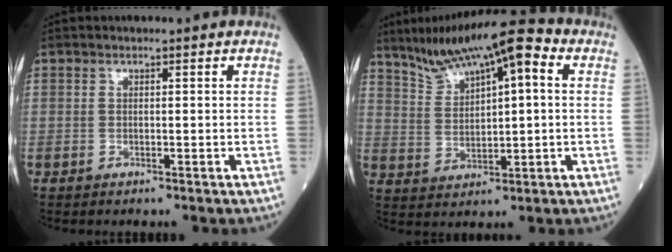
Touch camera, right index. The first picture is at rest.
{"total": 12.9, "force": [7.0, 3.5, 10.2], "torque": [-0.174, 0.029, 0.122]}